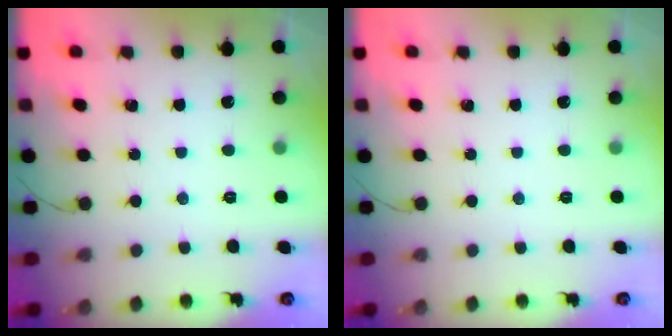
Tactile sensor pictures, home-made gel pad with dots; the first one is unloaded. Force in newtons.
{"total": 0.0}